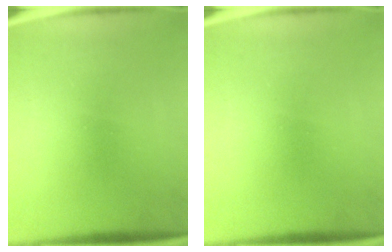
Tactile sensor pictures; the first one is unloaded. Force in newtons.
{"total": 0.0}